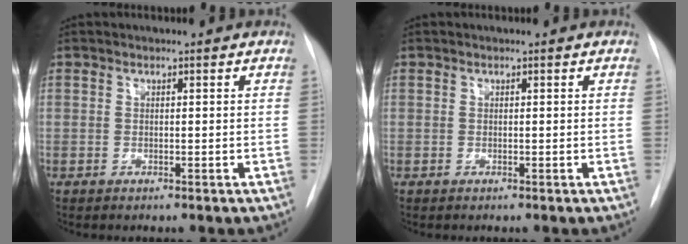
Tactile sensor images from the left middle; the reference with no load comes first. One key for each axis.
{"total": 0.0}